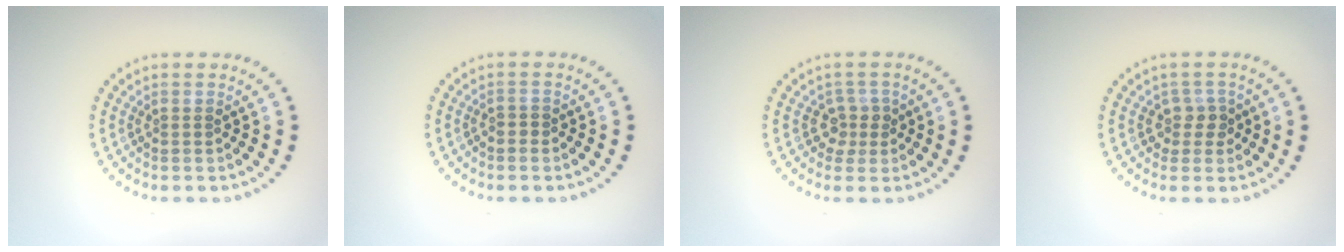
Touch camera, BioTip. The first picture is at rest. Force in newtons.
{"total": 0.5, "press": 0.3, "slide": 0.4}
{"total": 1.8, "press": 1.3, "slide": 1.3}
{"total": 1.8, "press": 1.5, "slide": 1.0}